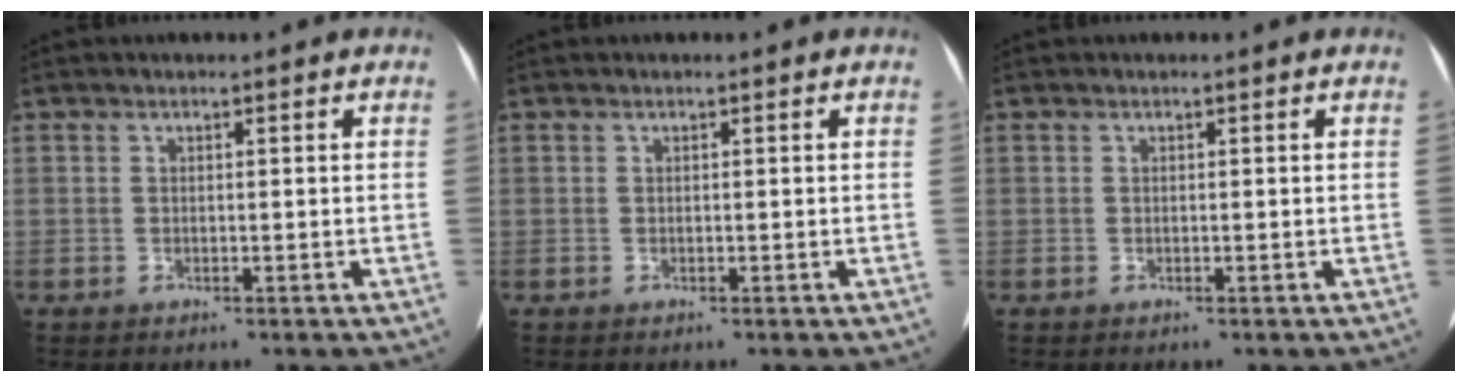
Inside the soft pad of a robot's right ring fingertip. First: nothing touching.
{"total": 0.0}
{"total": 0.0}